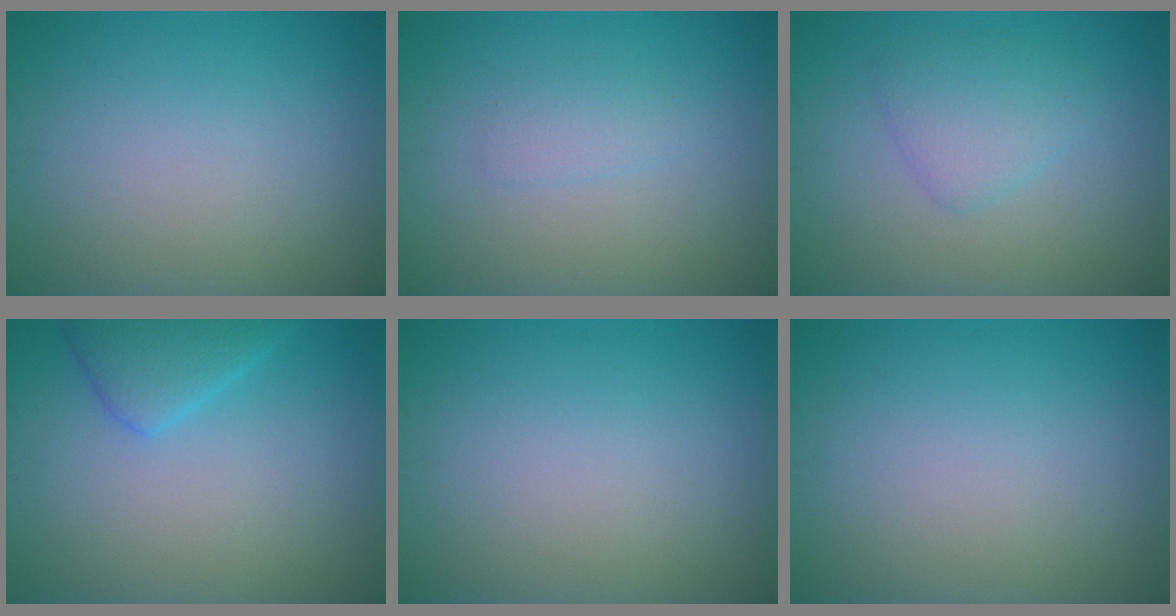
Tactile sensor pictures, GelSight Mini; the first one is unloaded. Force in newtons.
{"total": 1.3, "press": 1.3, "slide": 0.0}
{"total": 2.6, "press": 2.6, "slide": 0.3}
{"total": 3.1, "press": 3.1, "slide": 0.1}
{"total": 0.0}
{"total": 0.0}